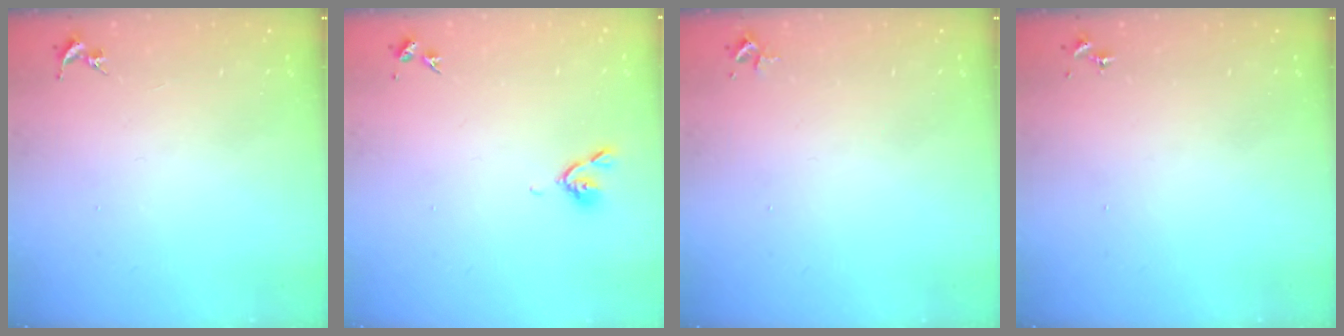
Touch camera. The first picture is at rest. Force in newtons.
{"total": 5.3, "press": 5.2, "slide": 1.1}
{"total": 2.4, "press": 2.4, "slide": 0.3}
{"total": 0.0}